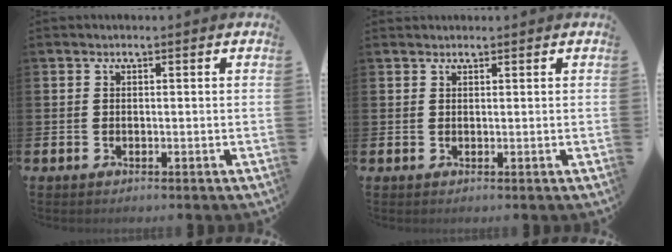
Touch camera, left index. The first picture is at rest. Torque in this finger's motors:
{"motor_torque": [0.19, -1.95, 0.06, 0.00]}